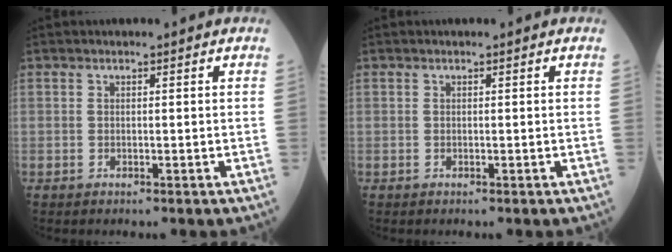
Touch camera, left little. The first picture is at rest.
{"total": 0.0}